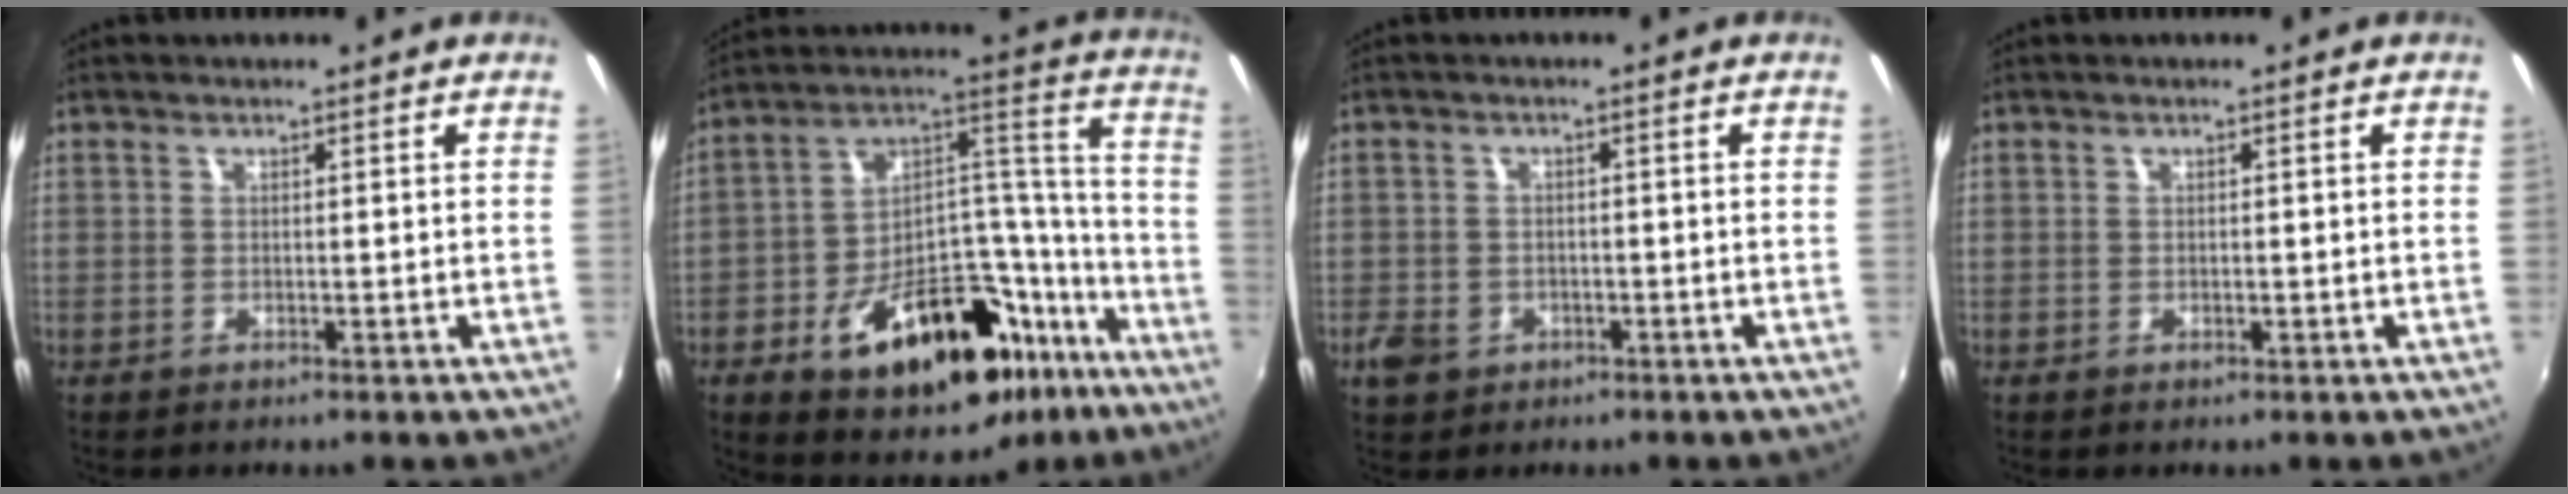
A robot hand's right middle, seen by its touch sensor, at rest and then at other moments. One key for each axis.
{"total": 27.4, "fx": -16.0, "fy": 14.5, "fz": 16.8, "tx": -0.248, "ty": 0.066, "tz": -0.214}
{"total": 4.5, "fx": -2.1, "fy": 3.5, "fz": 1.8, "tx": -0.049, "ty": -0.002, "tz": -0.032}
{"total": 0.0}